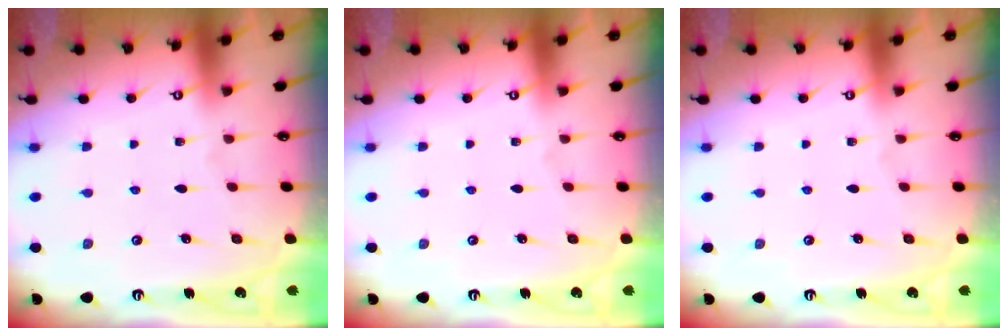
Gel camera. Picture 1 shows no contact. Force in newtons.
{"total": 0.0}
{"total": 0.0}